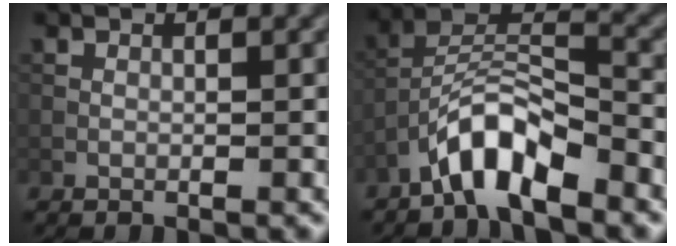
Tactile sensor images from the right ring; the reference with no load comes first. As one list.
[{"total": 6.3, "force": [-4.4, 1.9, 4.1], "torque": [-0.073, 0.012, -0.086]}]